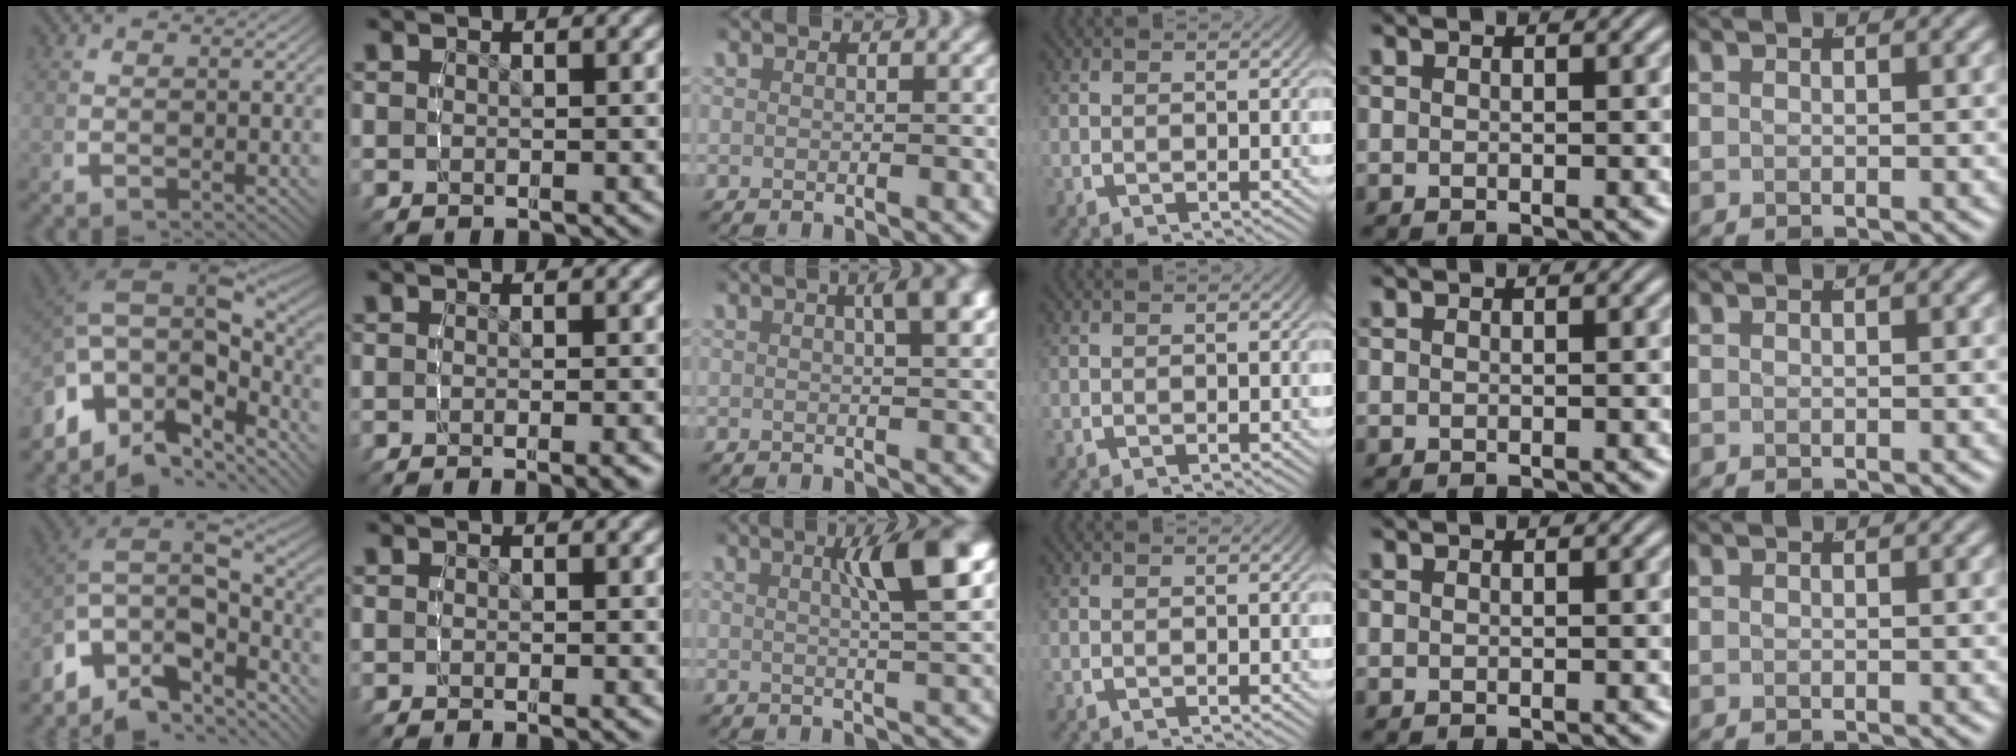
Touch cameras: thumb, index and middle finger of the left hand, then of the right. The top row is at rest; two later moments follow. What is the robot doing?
{"motion": "lift_and_place", "object": "air blower"}